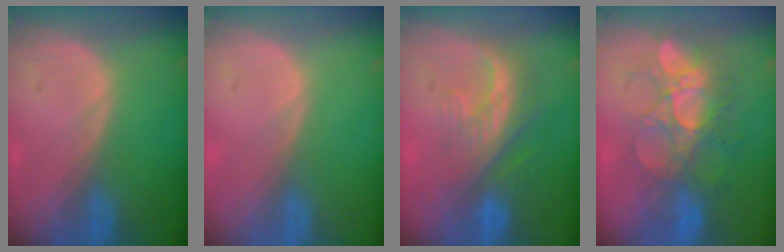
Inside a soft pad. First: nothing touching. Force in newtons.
{"total": 0.0}
{"total": 7.9, "press": 7.2, "slide": 3.4}
{"total": 9.1, "press": 8.7, "slide": 2.6}